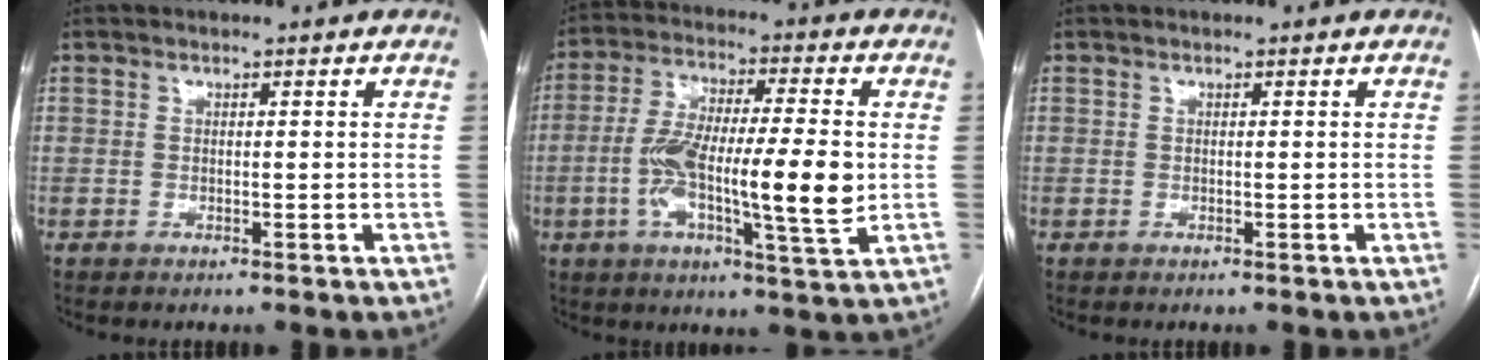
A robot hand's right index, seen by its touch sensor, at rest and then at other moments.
{"total": 15.6, "force": [-1.8, 2.3, 15.3], "torque": [-0.278, 0.002, -0.034]}
{"total": 0.0}